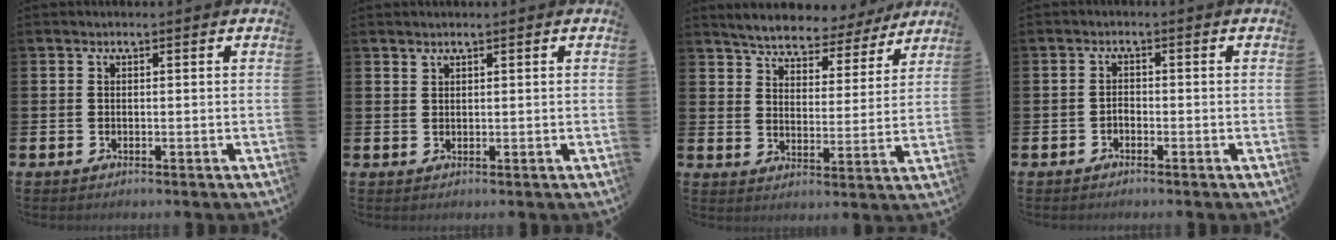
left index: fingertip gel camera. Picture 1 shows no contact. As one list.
[{"total": 1.1, "force": [1.1, 0.3, 0.2], "torque": [0.000, -0.001, 0.019]}, {"total": 5.2, "force": [5.1, 1.0, 0.2], "torque": [-0.025, -0.042, 0.085]}, {"total": 1.4, "force": [-1.4, 0.2, -0.1], "torque": [0.005, -0.002, -0.028]}]